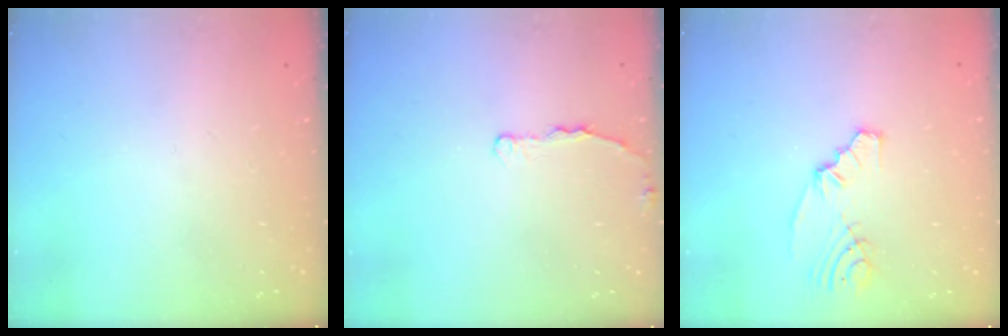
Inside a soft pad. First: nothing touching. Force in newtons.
{"total": 2.3, "press": 2.3, "slide": 0.4}
{"total": 5.3, "press": 3.8, "slide": 3.6}